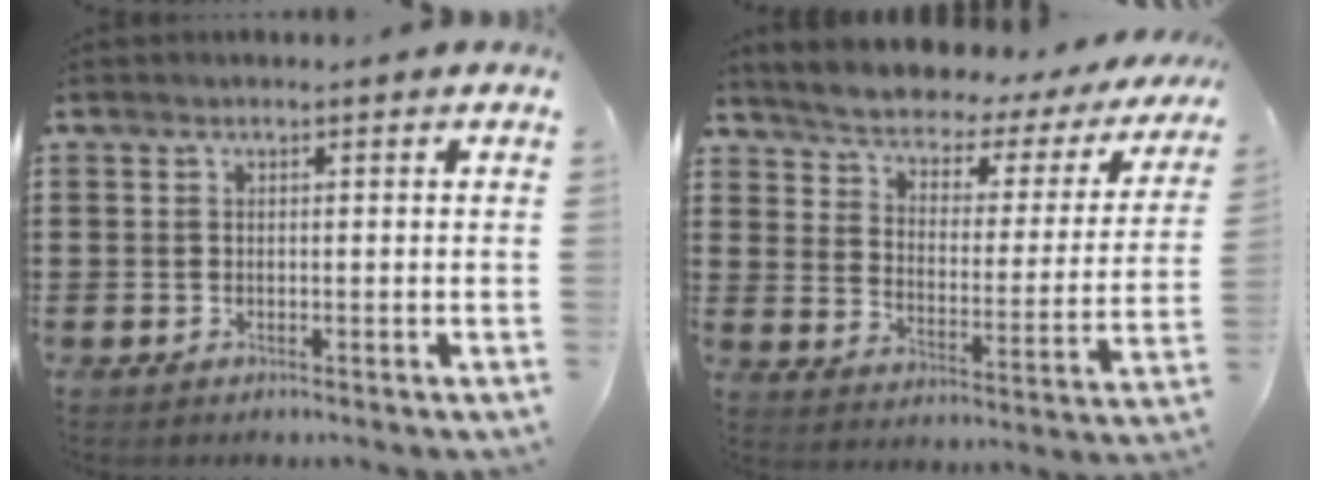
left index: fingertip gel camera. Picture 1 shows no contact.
{"total": 3.9, "force": [3.7, 0.6, 1.2], "torque": [-0.046, -0.036, 0.053]}